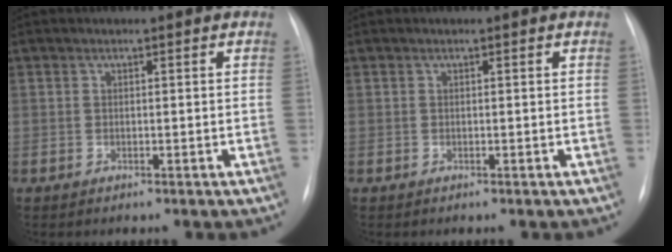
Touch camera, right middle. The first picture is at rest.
{"total": 0.0}